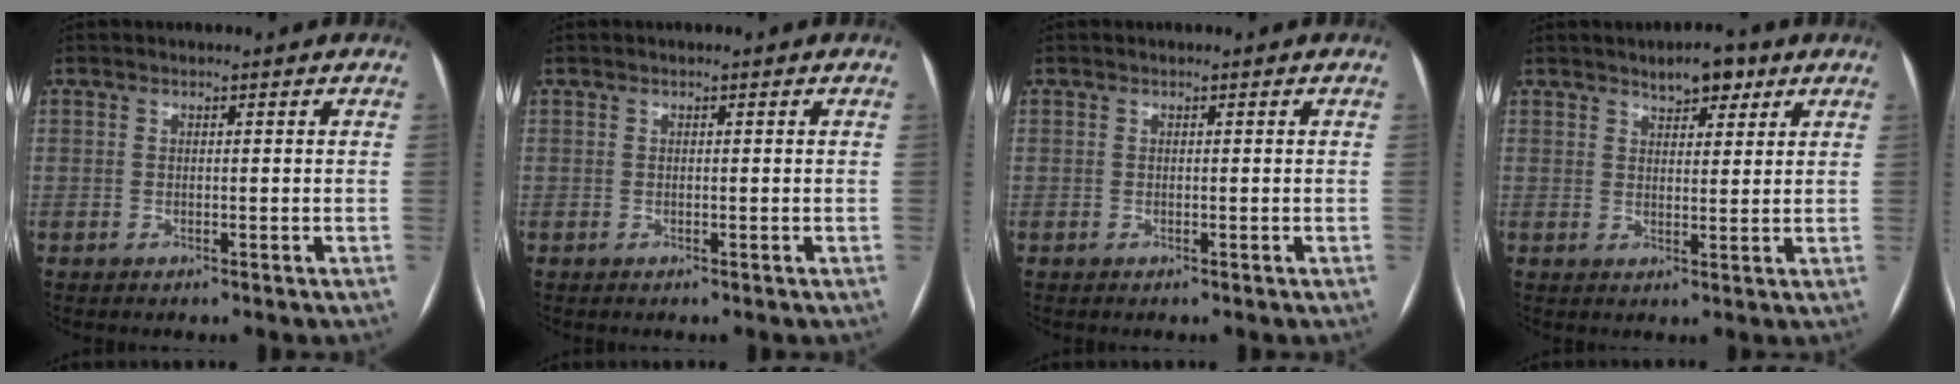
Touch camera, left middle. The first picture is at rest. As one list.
[{"total": 0.0}, {"total": 0.0}, {"total": 4.4, "force": [3.1, 1.9, 2.6], "torque": [-0.040, 0.007, 0.047]}]